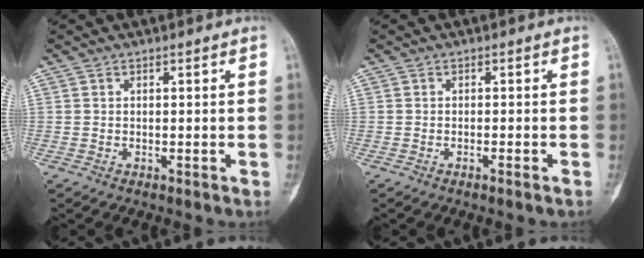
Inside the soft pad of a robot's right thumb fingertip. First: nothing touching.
{"total": 1.1, "force": [-0.7, -0.1, 0.8], "torque": [-0.021, 0.004, -0.010]}